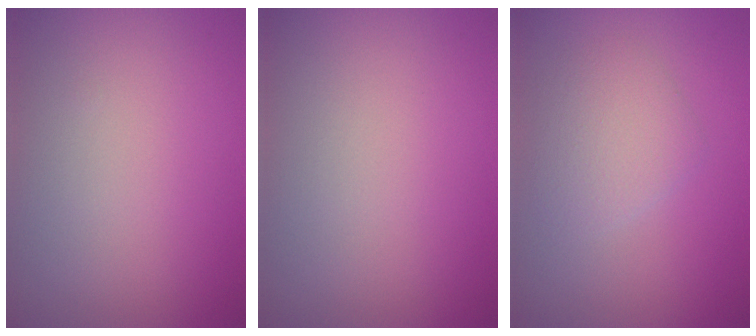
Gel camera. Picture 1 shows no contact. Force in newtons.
{"total": 0.0}
{"total": 2.8, "press": 2.8, "slide": 0.1}